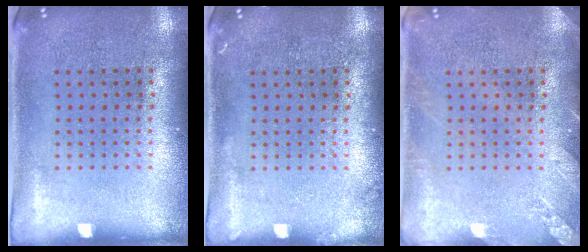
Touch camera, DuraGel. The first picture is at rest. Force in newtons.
{"total": 0.5, "press": 0.5, "slide": 0.1}
{"total": 1.9, "press": 1.8, "slide": 0.2}